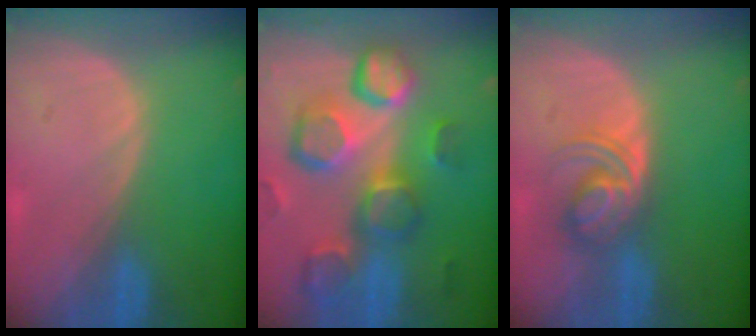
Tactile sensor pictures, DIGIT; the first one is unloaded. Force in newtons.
{"total": 13.2, "press": 11.5, "slide": 6.5}
{"total": 5.7, "press": 5.4, "slide": 1.9}